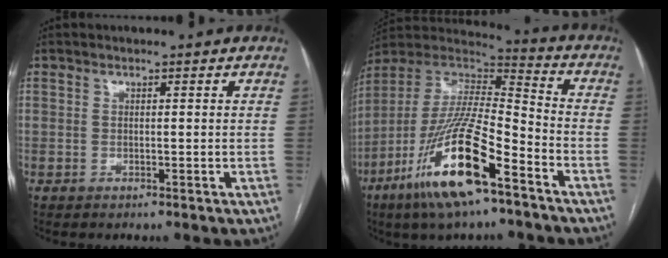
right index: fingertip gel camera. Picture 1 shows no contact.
{"total": 20.5, "force": [-11.1, 3.6, 16.8], "torque": [-0.347, -0.035, -0.205]}